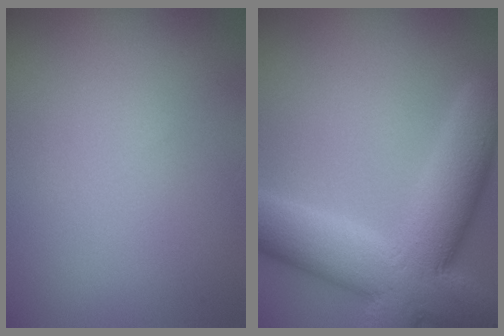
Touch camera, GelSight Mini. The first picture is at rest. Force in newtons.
{"total": 10.9, "press": 10.9, "slide": 0.6}